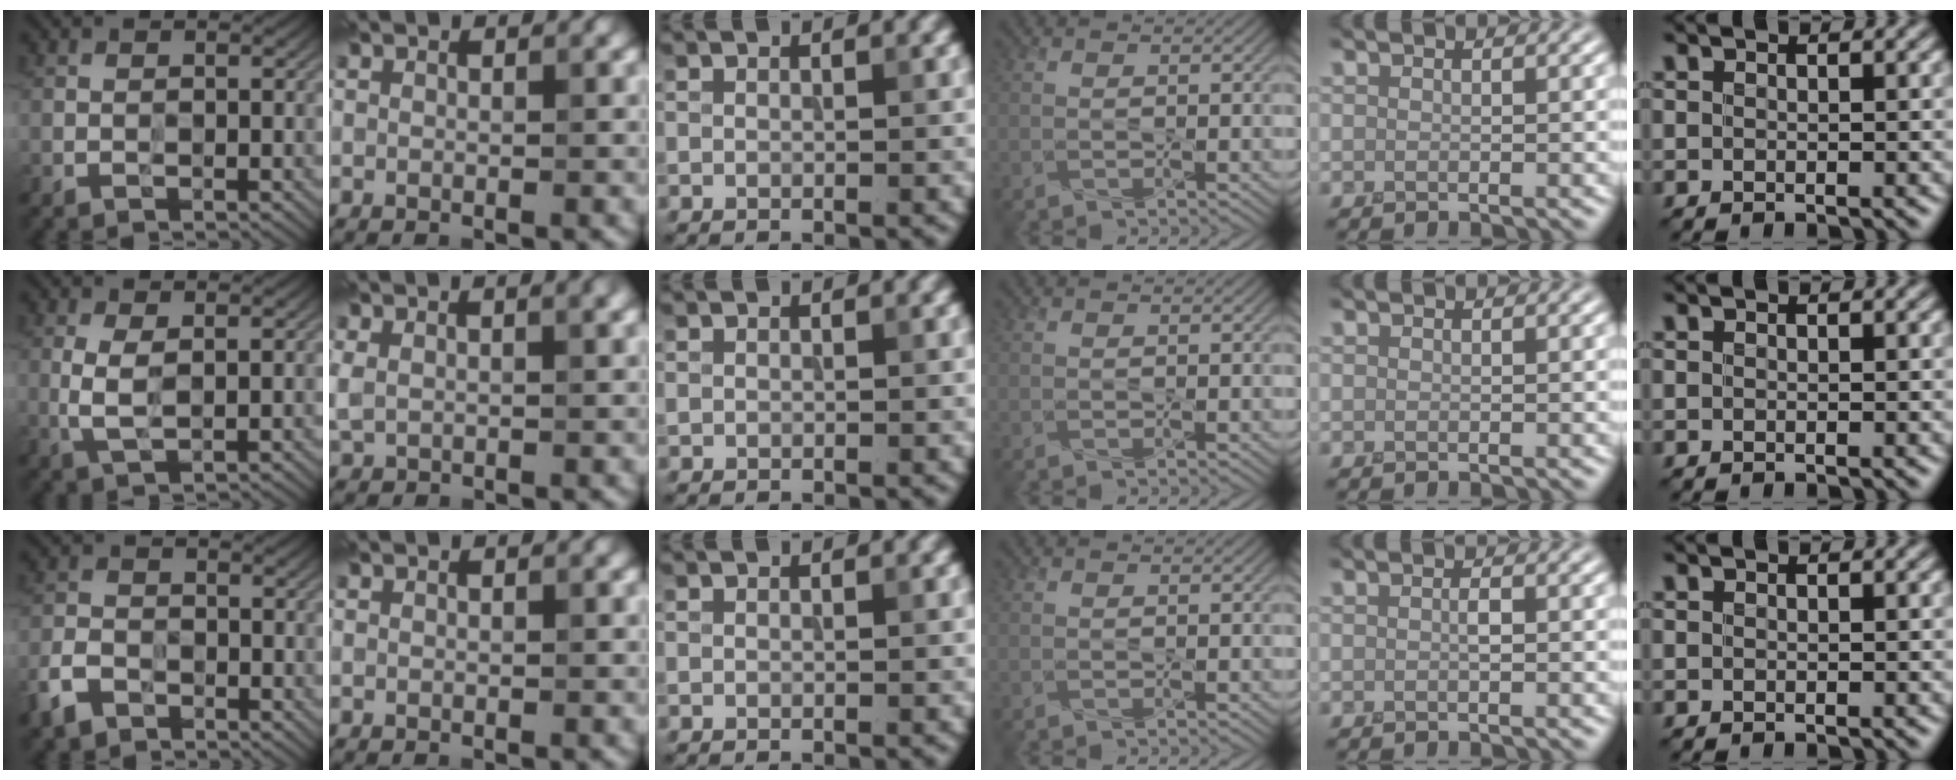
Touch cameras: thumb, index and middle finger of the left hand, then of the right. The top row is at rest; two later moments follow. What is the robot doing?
{"motion": "screw", "object": "toothpaste"}